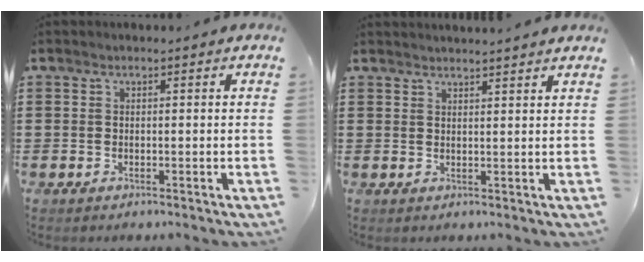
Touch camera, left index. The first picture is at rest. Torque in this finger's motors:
{"motor_torque": [-0.56, 0.50, 0.07, 0.08]}